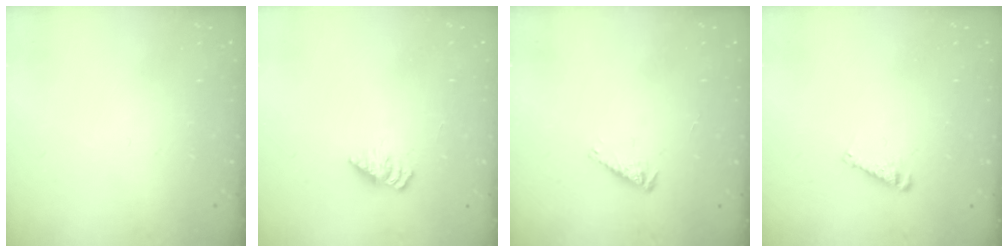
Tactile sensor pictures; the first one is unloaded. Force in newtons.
{"total": 1.6, "press": 1.6, "slide": 0.3}
{"total": 3.9, "press": 3.8, "slide": 0.7}
{"total": 3.7, "press": 3.7, "slide": 0.2}